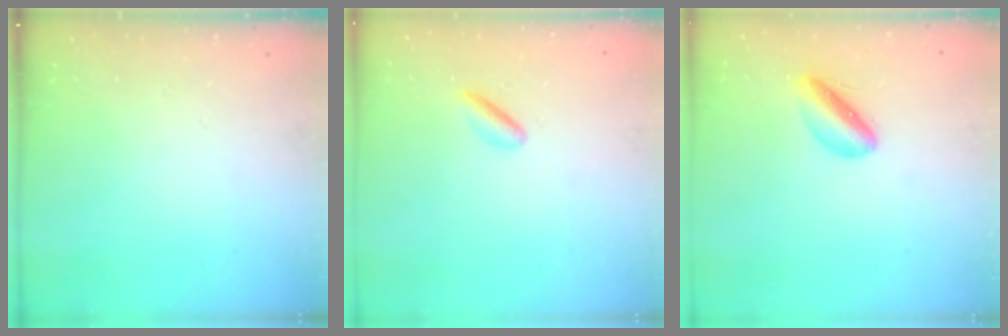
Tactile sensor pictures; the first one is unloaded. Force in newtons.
{"total": 3.0, "press": 2.7, "slide": 1.2}
{"total": 5.7, "press": 5.5, "slide": 1.6}